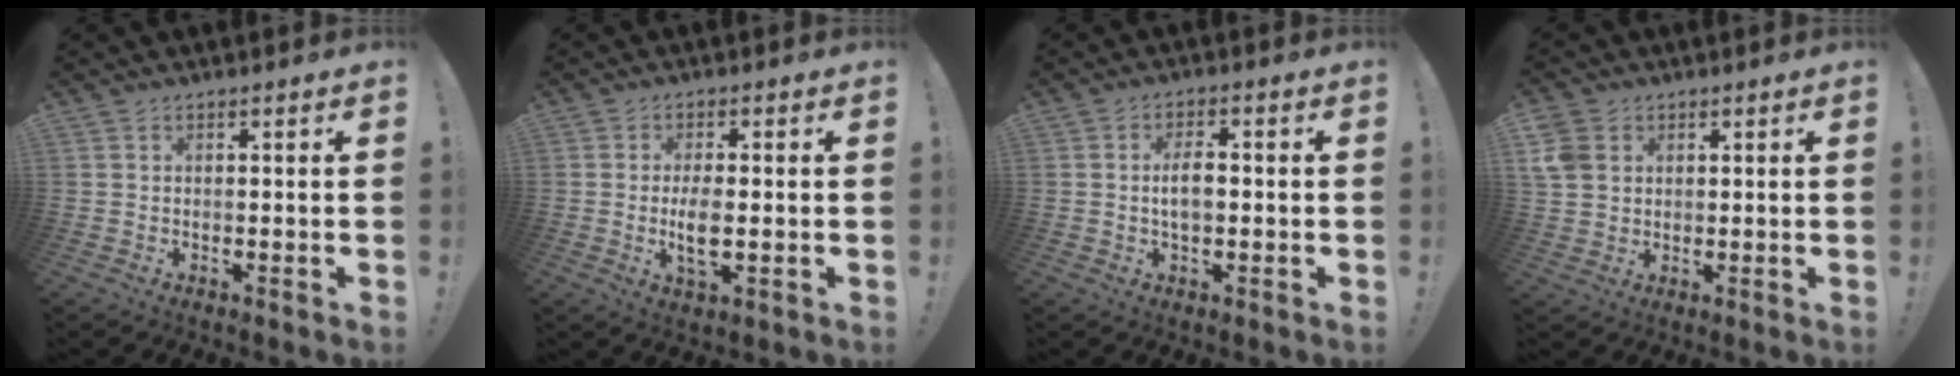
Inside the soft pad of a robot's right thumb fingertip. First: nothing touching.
{"total": 6.4, "force": [-0.7, 2.4, 5.9], "torque": [-0.112, -0.010, -0.014]}
{"total": 5.1, "force": [-0.3, 2.5, 4.5], "torque": [-0.072, 0.004, -0.011]}
{"total": 6.8, "force": [2.4, 5.4, 3.4], "torque": [-0.069, -0.002, 0.049]}